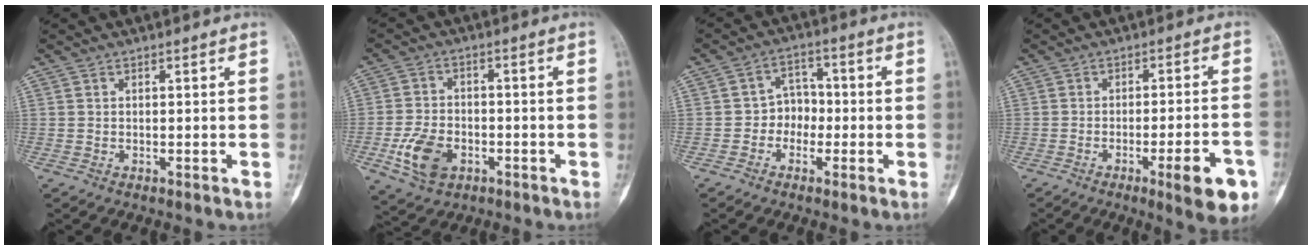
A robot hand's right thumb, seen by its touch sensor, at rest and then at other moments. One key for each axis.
{"total": 8.9, "fx": -3.3, "fy": 5.9, "fz": 5.8, "tx": -0.105, "ty": 0.011, "tz": -0.057}
{"total": 5.2, "fx": -1.4, "fy": 4.4, "fz": 2.3, "tx": 0.004, "ty": 0.020, "tz": -0.038}
{"total": 10.2, "fx": -4.6, "fy": 1.9, "fz": 9.0, "tx": -0.112, "ty": 0.016, "tz": -0.056}